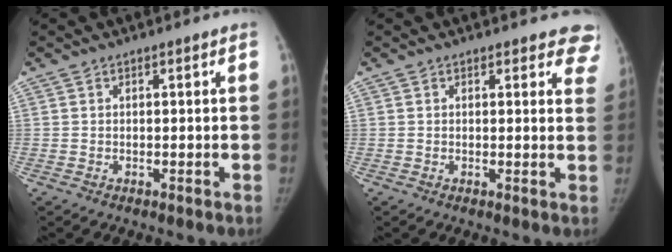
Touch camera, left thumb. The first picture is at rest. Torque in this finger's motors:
{"motor_torque": [1.13, 0.19, 0.76, -0.58, 0.09]}